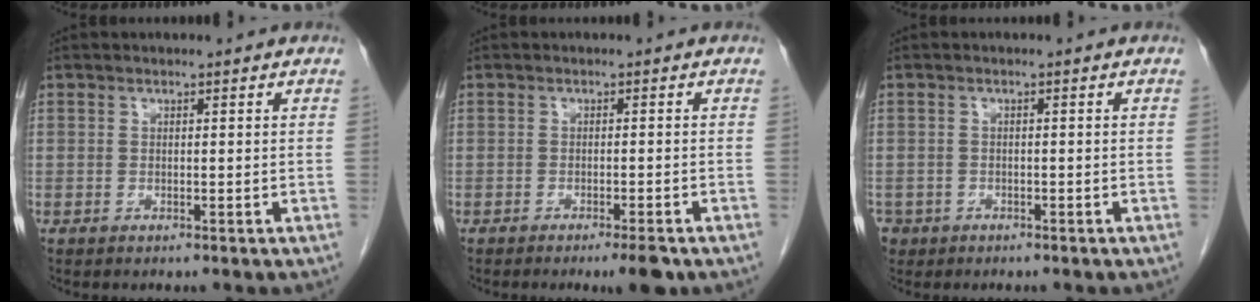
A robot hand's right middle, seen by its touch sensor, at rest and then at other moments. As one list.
[{"total": 3.3, "force": [-2.3, 0.3, 2.3], "torque": [-0.027, -0.005, -0.031]}, {"total": 3.3, "force": [-2.1, 2.6, 0.3], "torque": [-0.011, 0.002, -0.036]}]